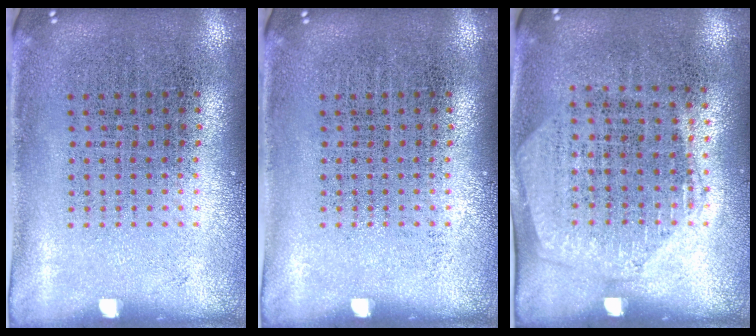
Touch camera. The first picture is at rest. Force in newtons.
{"total": 0.0}
{"total": 1.4, "press": 1.2, "slide": 0.8}